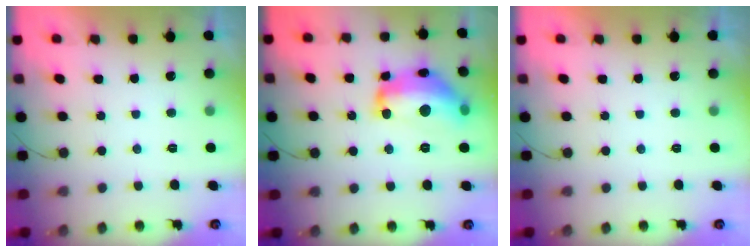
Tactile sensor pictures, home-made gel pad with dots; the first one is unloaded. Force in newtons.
{"total": 17.3, "press": 17.3, "slide": 0.9}
{"total": 0.0}